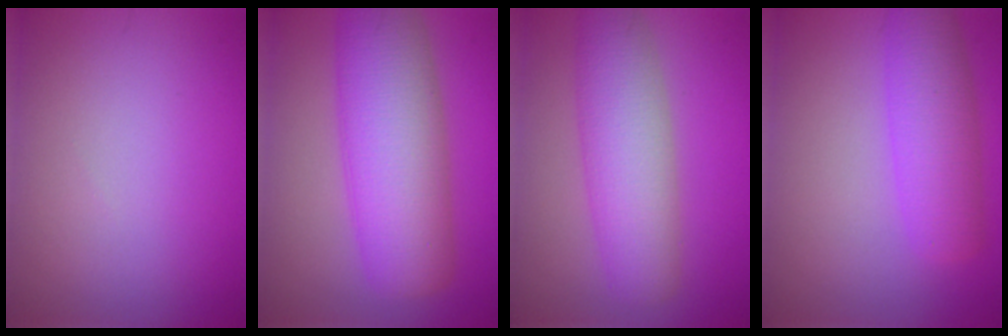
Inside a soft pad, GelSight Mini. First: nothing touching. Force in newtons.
{"total": 10.8, "press": 10.8, "slide": 0.4}
{"total": 7.3, "press": 7.3, "slide": 0.4}
{"total": 5.4, "press": 5.4, "slide": 0.2}